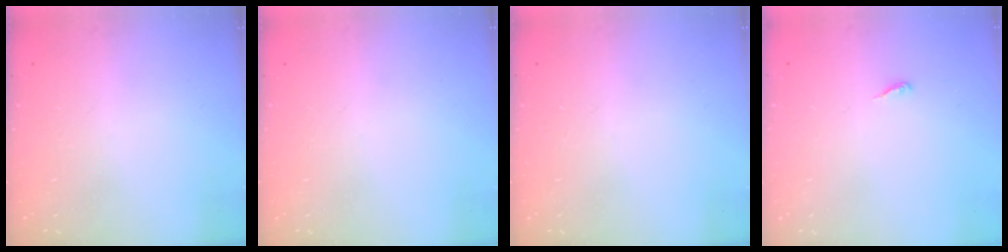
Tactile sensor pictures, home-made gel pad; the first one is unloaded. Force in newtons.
{"total": 0.0}
{"total": 0.0}
{"total": 3.2, "press": 3.2, "slide": 0.2}